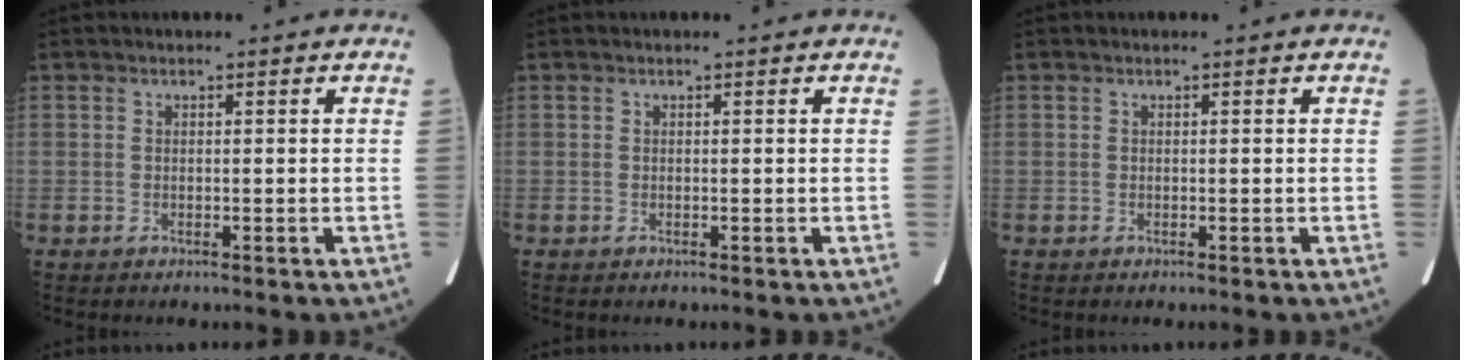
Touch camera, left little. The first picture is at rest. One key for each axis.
{"total": 0.0}
{"total": 0.0}